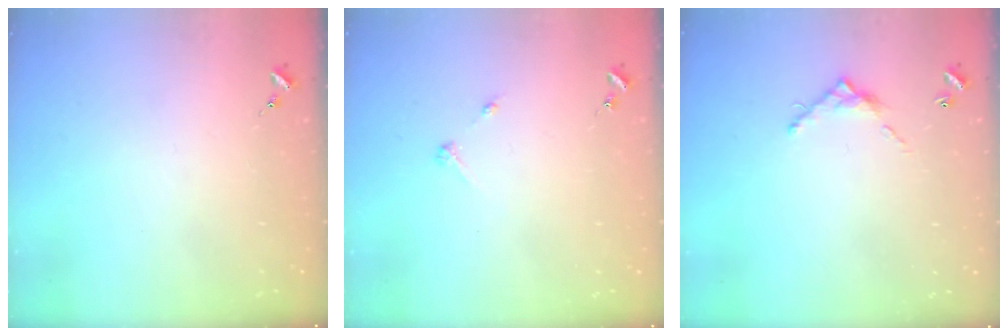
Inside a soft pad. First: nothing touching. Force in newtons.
{"total": 2.6, "press": 2.6, "slide": 0.3}
{"total": 6.0, "press": 6.0, "slide": 0.3}